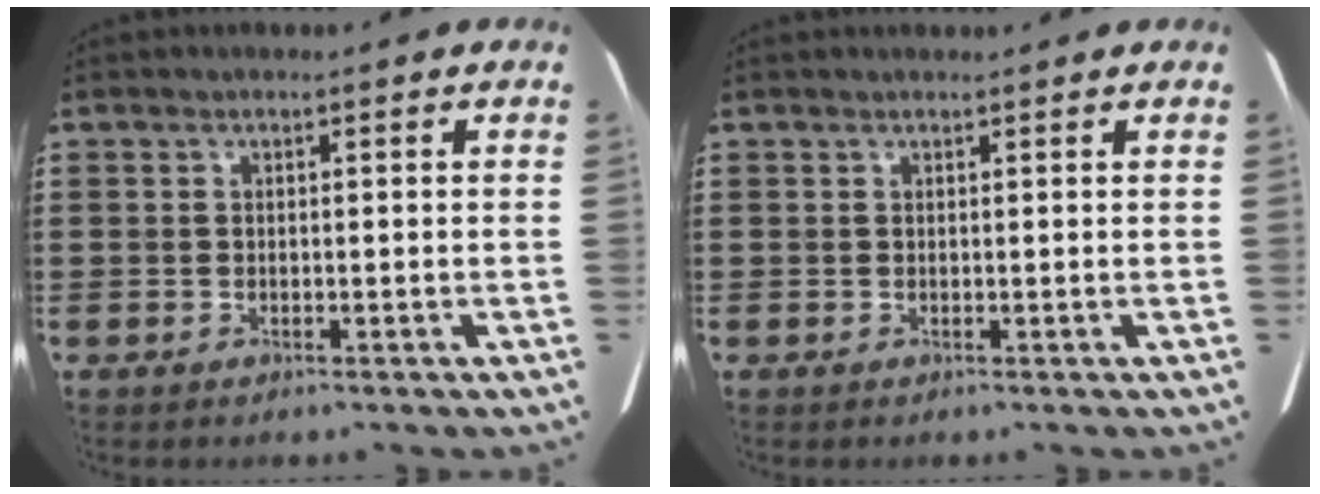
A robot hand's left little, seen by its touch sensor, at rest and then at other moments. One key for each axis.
{"total": 0.5, "fx": 0.5, "fy": 0.0, "fz": 0.1, "tx": 0.005, "ty": -0.002, "tz": 0.008}